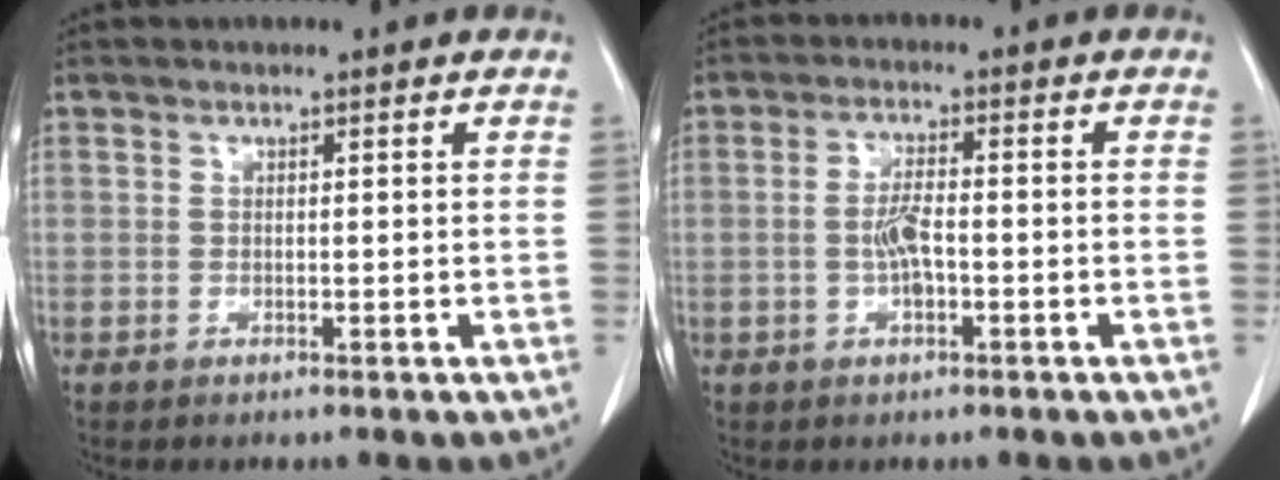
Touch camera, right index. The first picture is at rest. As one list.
[{"total": 3.9, "force": [-0.9, 0.9, 3.7], "torque": [-0.078, 0.004, -0.015]}]